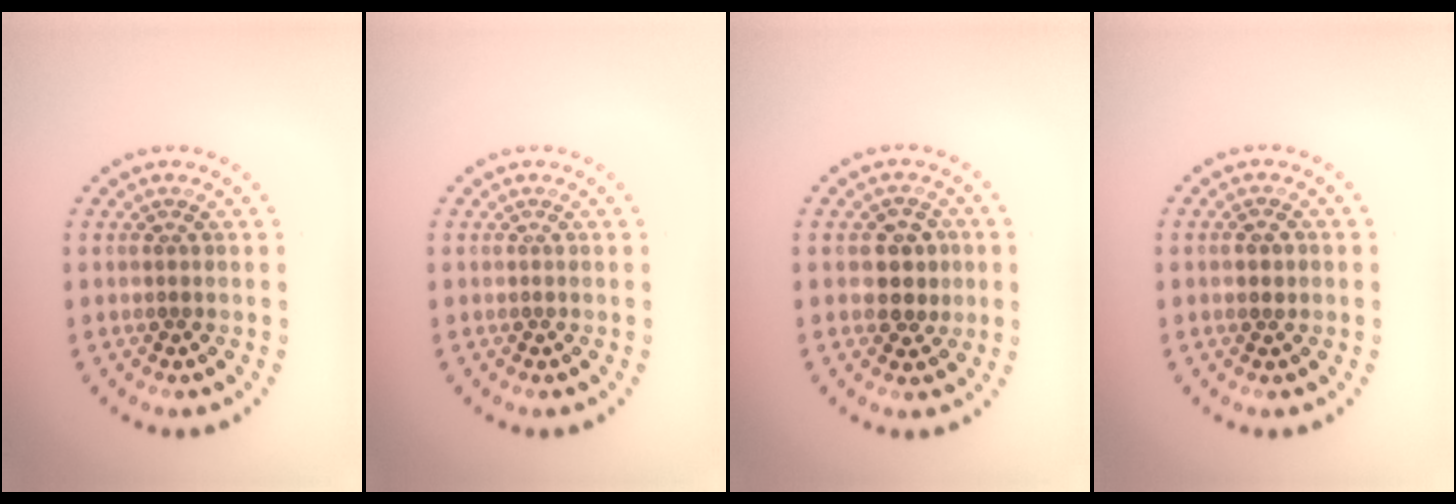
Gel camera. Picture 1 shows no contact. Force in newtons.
{"total": 0.0}
{"total": 2.9, "press": 2.8, "slide": 0.8}
{"total": 0.8, "press": 0.8, "slide": 0.2}